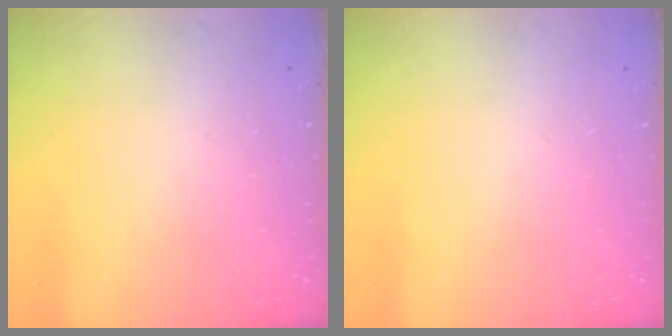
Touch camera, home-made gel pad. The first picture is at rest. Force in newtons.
{"total": 0.0}